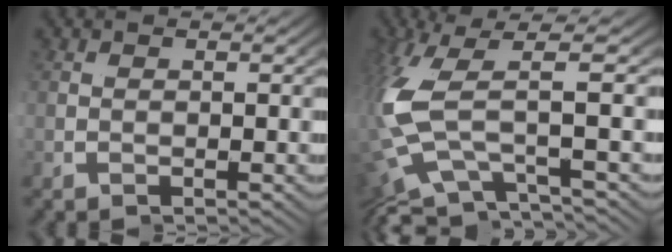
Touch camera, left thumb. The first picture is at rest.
{"total": 3.7, "force": [-1.3, -1.5, 3.2], "torque": [-0.115, 0.006, -0.009]}